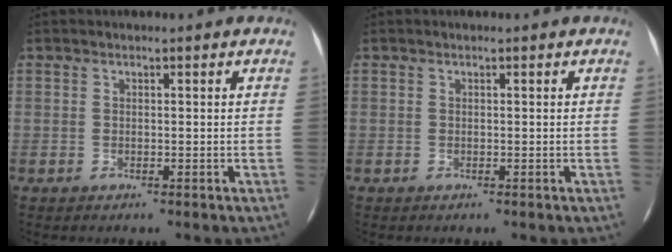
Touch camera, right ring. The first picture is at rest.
{"total": 0.0}